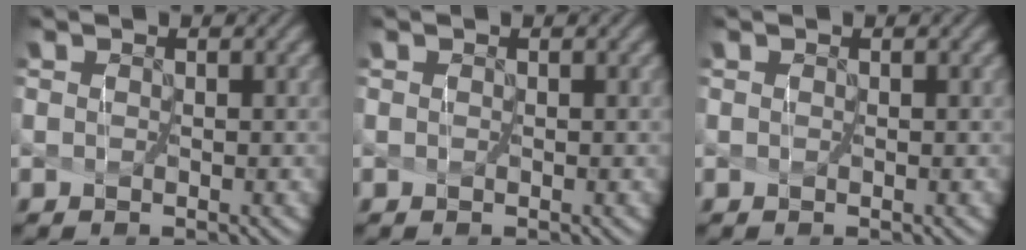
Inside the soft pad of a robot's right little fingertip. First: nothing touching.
{"total": 0.0}
{"total": 0.0}